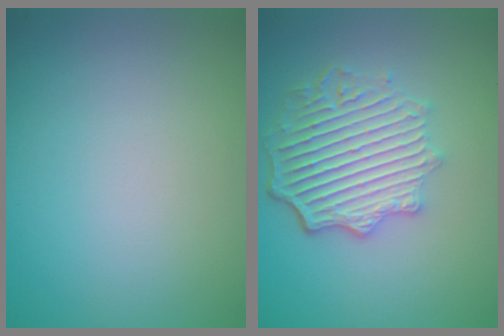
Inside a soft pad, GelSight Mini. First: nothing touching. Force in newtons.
{"total": 6.0, "press": 4.6, "slide": 3.8}